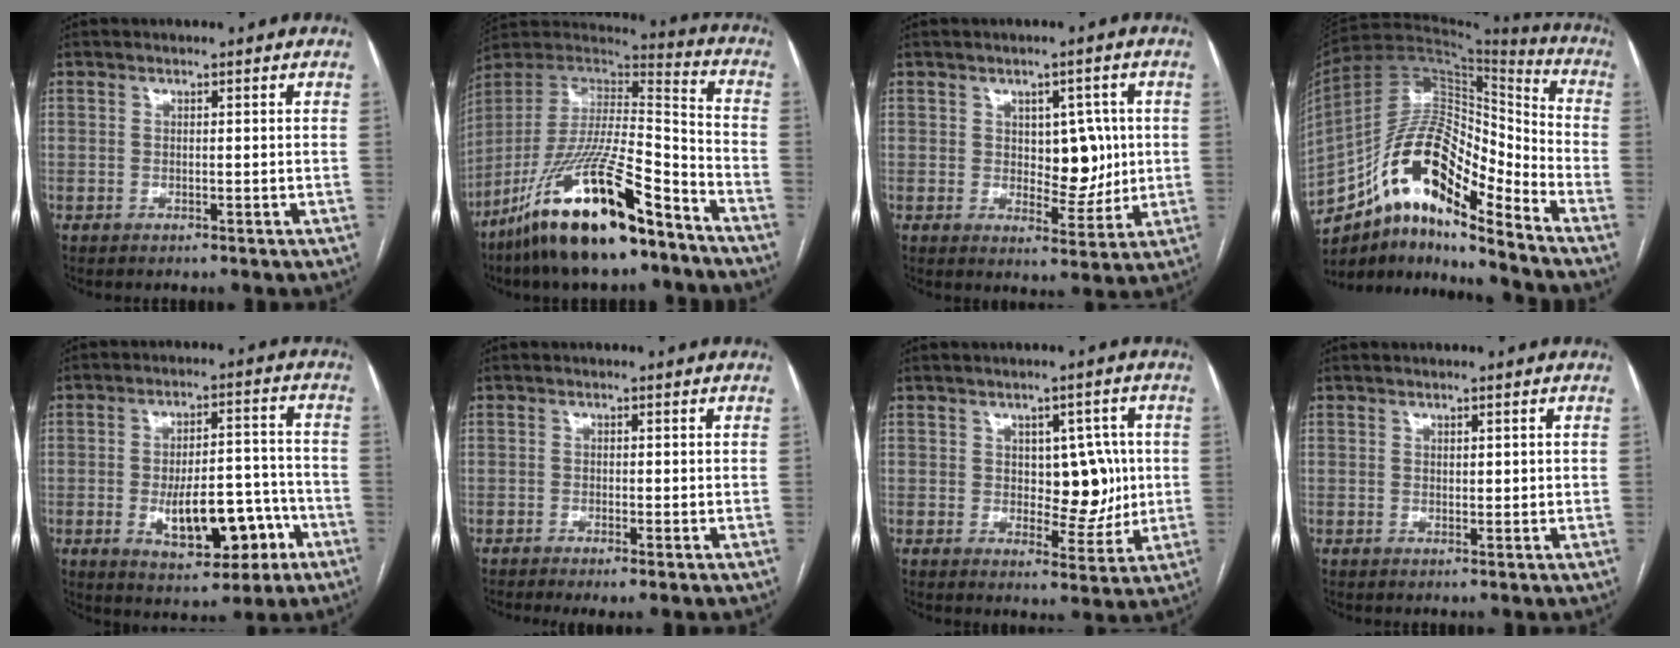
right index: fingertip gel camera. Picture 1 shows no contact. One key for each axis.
{"total": 22.9, "fx": -15.7, "fy": 3.8, "fz": 16.2, "tx": -0.308, "ty": -0.022, "tz": -0.282}
{"total": 6.7, "fx": 0.9, "fy": 3.9, "fz": 5.4, "tx": -0.065, "ty": 0.007, "tz": 0.023}
{"total": 17.3, "fx": -10.9, "fy": 4.8, "fz": 12.5, "tx": -0.228, "ty": 0.049, "tz": -0.187}
{"total": 12.4, "fx": -4.4, "fy": 5.0, "fz": 10.4, "tx": -0.154, "ty": 0.019, "tz": -0.055}
{"total": 2.4, "fx": -1.2, "fy": 0.4, "fz": 2.0, "tx": -0.036, "ty": -0.006, "tz": -0.020}
{"total": 7.4, "fx": 0.6, "fy": 4.3, "fz": 6.0, "tx": -0.068, "ty": 0.012, "tz": 0.021}
{"total": 1.1, "fx": 0.5, "fy": 0.5, "fz": 0.9, "tx": -0.012, "ty": -0.003, "tz": 0.007}